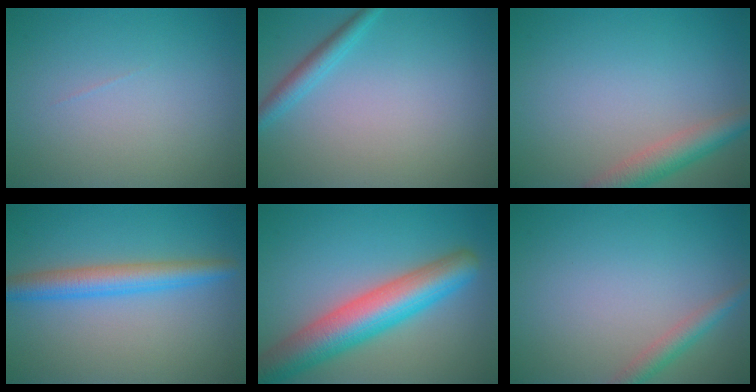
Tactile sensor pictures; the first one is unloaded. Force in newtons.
{"total": 2.0, "press": 2.0, "slide": 0.1}
{"total": 3.6, "press": 3.6, "slide": 0.3}
{"total": 4.0, "press": 4.0, "slide": 0.1}
{"total": 8.2, "press": 8.2, "slide": 0.3}
{"total": 2.0, "press": 2.0, "slide": 0.1}